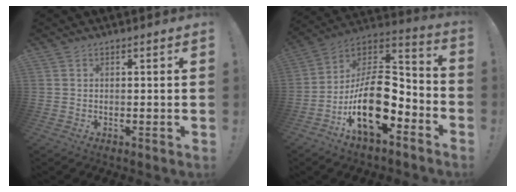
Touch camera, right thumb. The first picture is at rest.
{"total": 20.5, "force": [-5.9, 10.9, 16.4], "torque": [-0.287, 0.027, -0.091]}